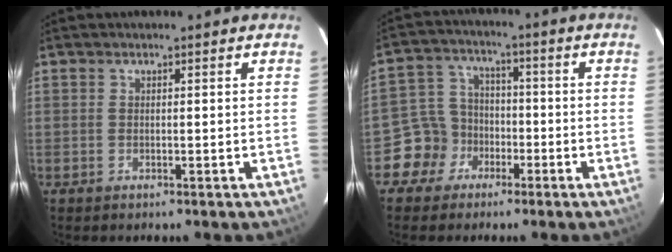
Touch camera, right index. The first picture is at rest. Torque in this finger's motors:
{"motor_torque": [0.10, -0.06, -0.67, -0.21]}